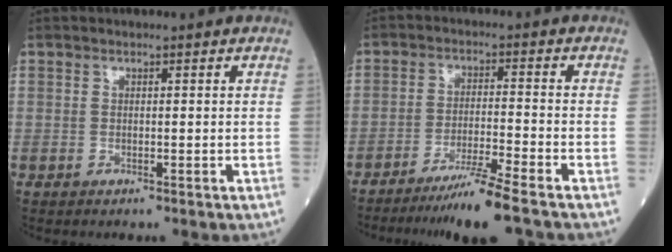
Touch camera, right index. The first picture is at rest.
{"total": 7.6, "force": [-6.0, -1.4, 4.5], "torque": [-0.078, -0.028, -0.111]}